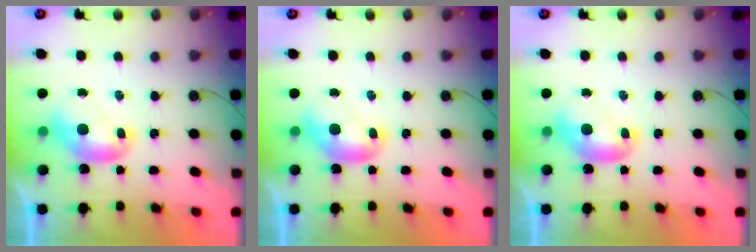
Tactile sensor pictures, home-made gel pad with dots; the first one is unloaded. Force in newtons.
{"total": 0.0}
{"total": 0.0}